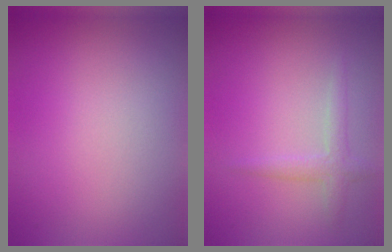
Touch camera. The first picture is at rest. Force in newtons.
{"total": 1.7, "press": 1.7, "slide": 0.1}